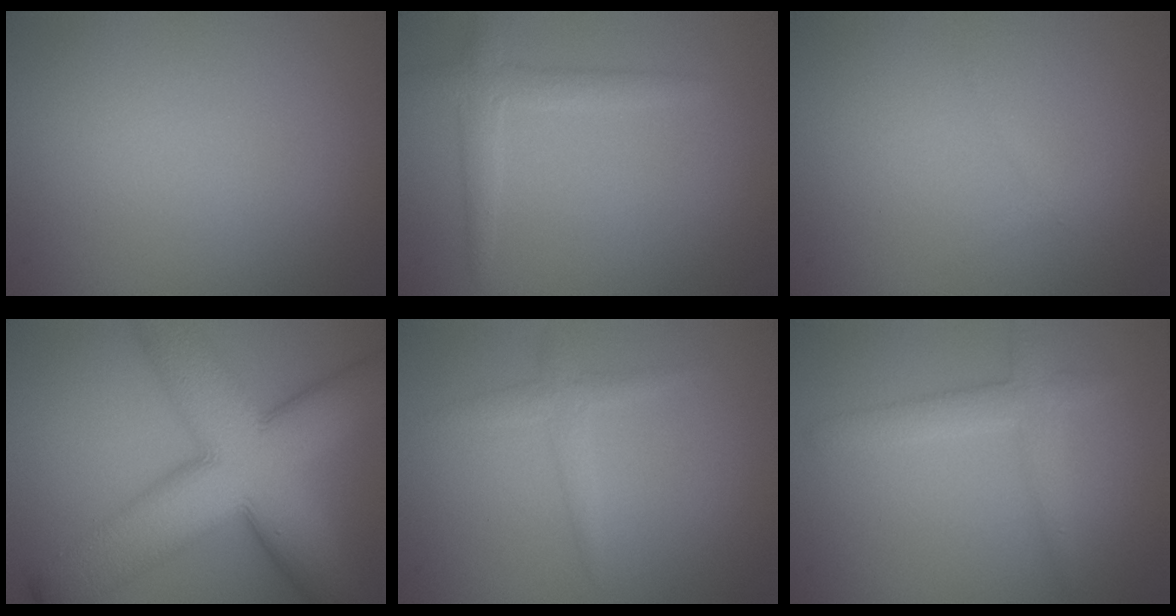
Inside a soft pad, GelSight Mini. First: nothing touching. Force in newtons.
{"total": 2.3, "press": 2.2, "slide": 0.1}
{"total": 0.7, "press": 0.7, "slide": 0.1}
{"total": 14.1, "press": 14.1, "slide": 0.4}
{"total": 1.6, "press": 1.6, "slide": 0.1}
{"total": 2.6, "press": 2.6, "slide": 0.1}